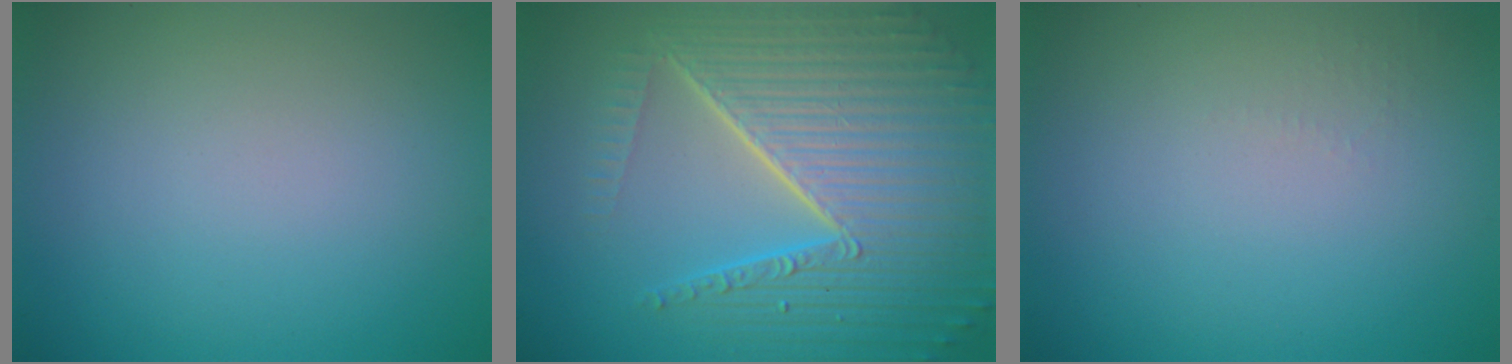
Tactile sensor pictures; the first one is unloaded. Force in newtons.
{"total": 10.1, "press": 6.4, "slide": 7.8}
{"total": 0.6, "press": 0.6, "slide": 0.3}